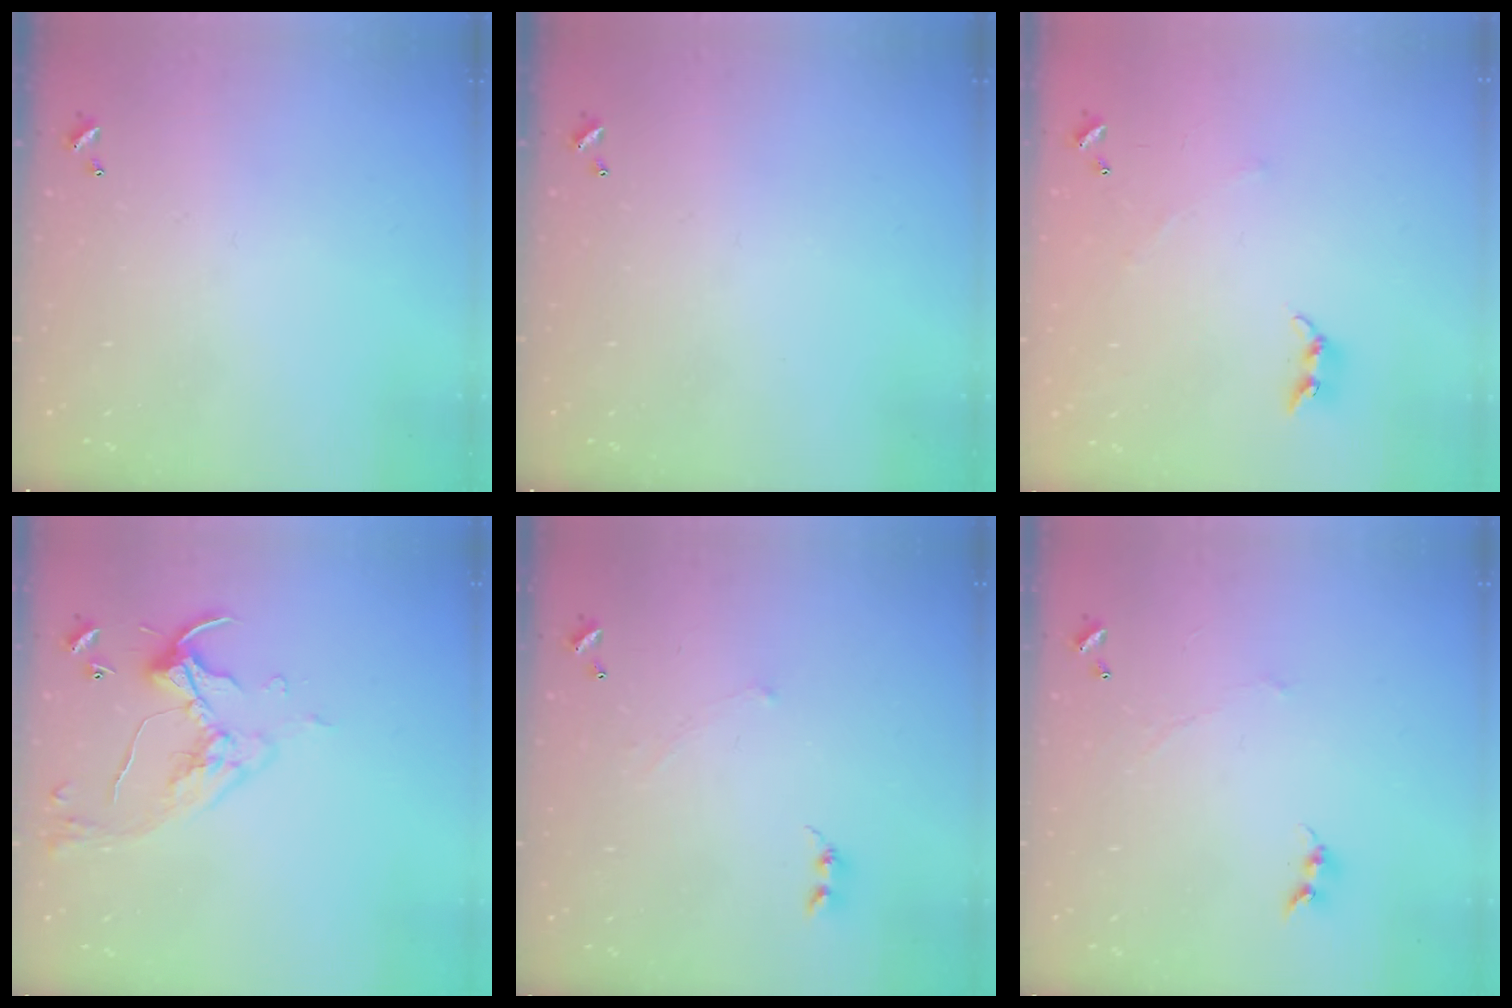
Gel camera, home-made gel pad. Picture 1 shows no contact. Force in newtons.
{"total": 0.0}
{"total": 3.6, "press": 3.6, "slide": 0.6}
{"total": 6.2, "press": 6.2, "slide": 0.7}
{"total": 0.6, "press": 0.3, "slide": 0.5}
{"total": 0.7, "press": 0.4, "slide": 0.6}